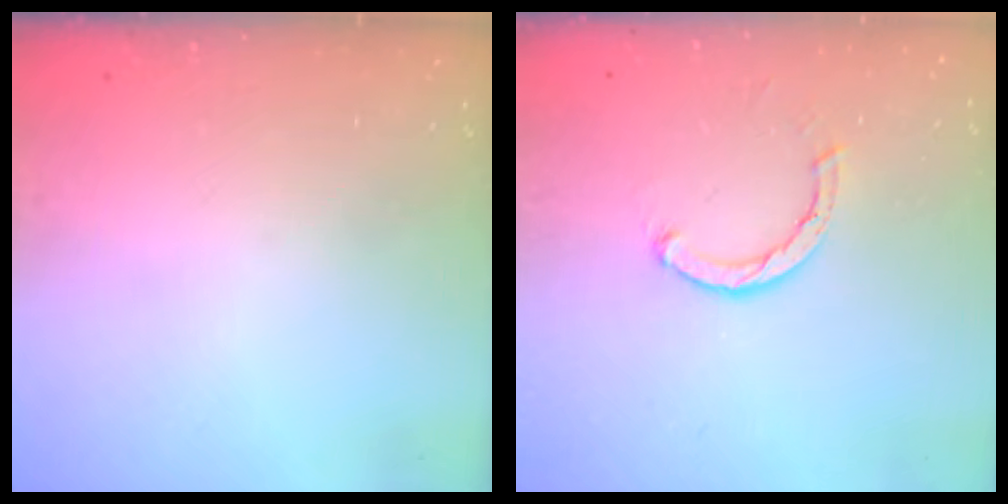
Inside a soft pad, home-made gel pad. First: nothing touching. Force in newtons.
{"total": 2.1, "press": 2.1, "slide": 0.1}